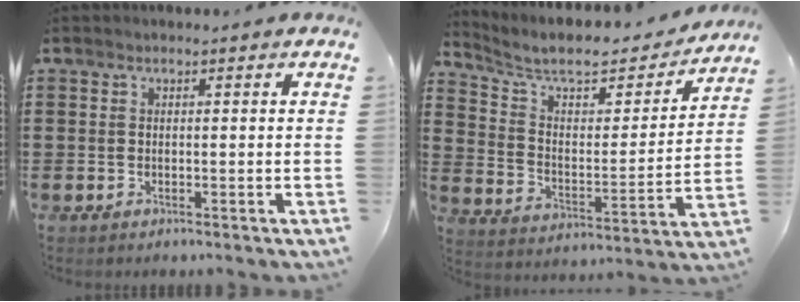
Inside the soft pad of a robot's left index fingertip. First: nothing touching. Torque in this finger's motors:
{"motor_torque": [0.99, -1.14, 0.13, 0.07]}